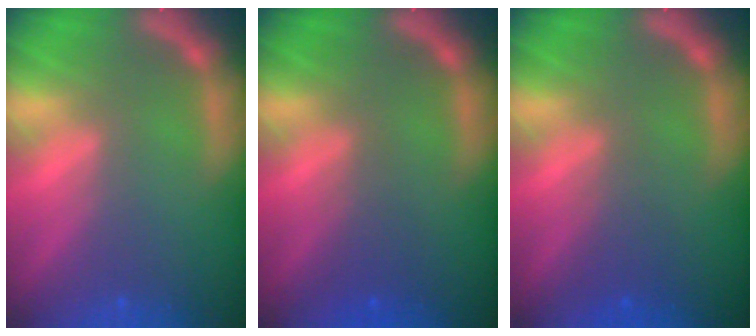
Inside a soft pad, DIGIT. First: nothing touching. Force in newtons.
{"total": 2.0}
{"total": 1.9}